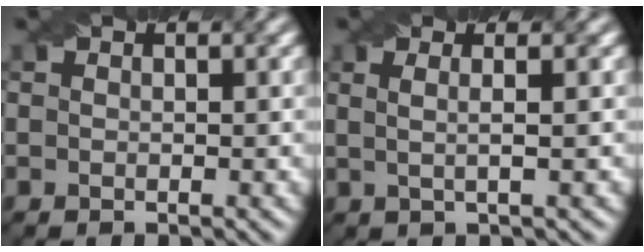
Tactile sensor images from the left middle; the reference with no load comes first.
{"total": 3.8, "force": [1.3, 1.7, 3.2], "torque": [-0.039, 0.017, -0.006]}